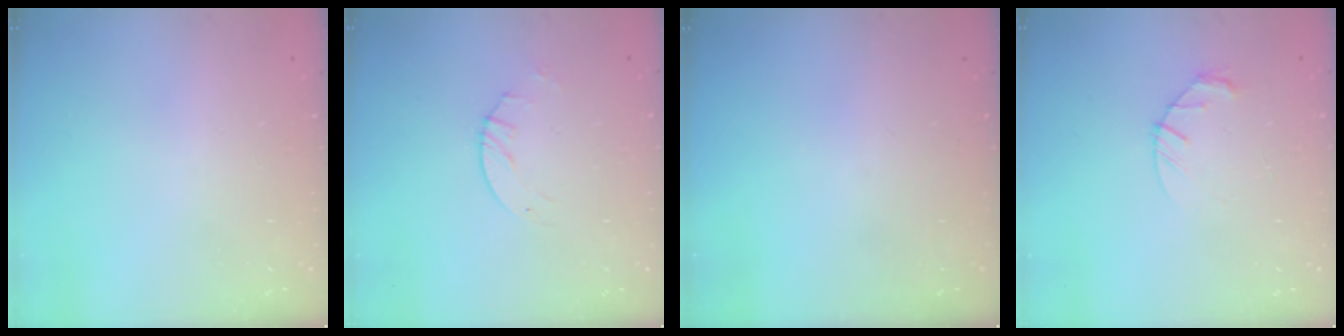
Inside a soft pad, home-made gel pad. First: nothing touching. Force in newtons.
{"total": 2.6, "press": 2.6, "slide": 0.3}
{"total": 0.0}
{"total": 3.0, "press": 3.0, "slide": 0.5}